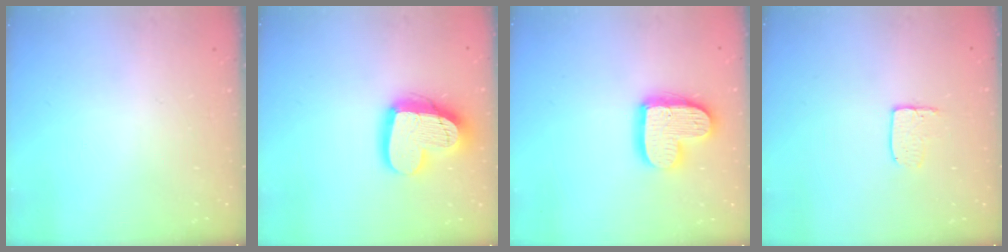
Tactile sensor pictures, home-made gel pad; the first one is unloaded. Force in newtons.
{"total": 17.0, "press": 17.0, "slide": 1.5}
{"total": 14.9, "press": 14.9, "slide": 1.1}
{"total": 5.8, "press": 5.8, "slide": 0.4}